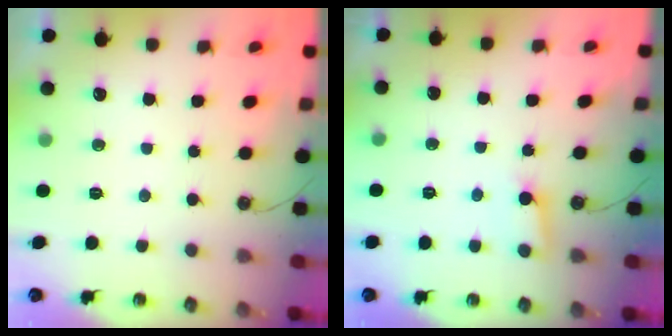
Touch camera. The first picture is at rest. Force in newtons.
{"total": 5.6, "press": 5.6, "slide": 0.7}